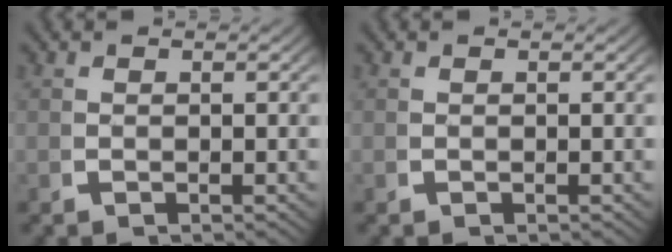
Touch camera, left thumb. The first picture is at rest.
{"total": 0.0}